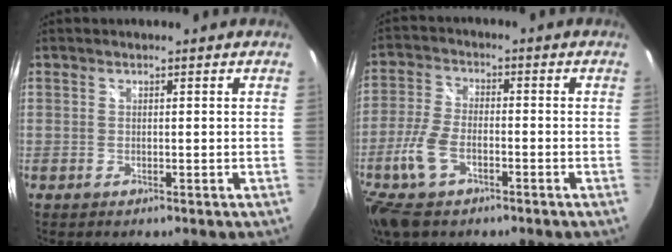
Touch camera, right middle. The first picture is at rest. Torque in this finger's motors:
{"motor_torque": [1.18, -0.95, 0.22, 0.10]}